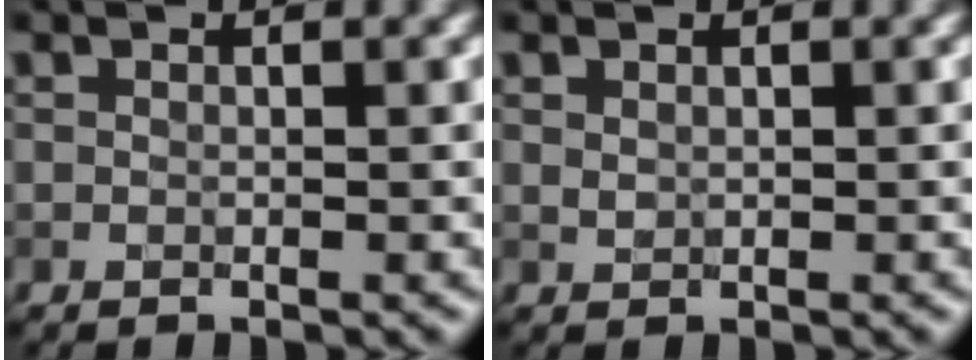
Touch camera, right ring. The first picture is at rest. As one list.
[{"total": 0.5, "force": [0.3, 0.4, 0.3], "torque": [-0.010, 0.000, 0.009]}]